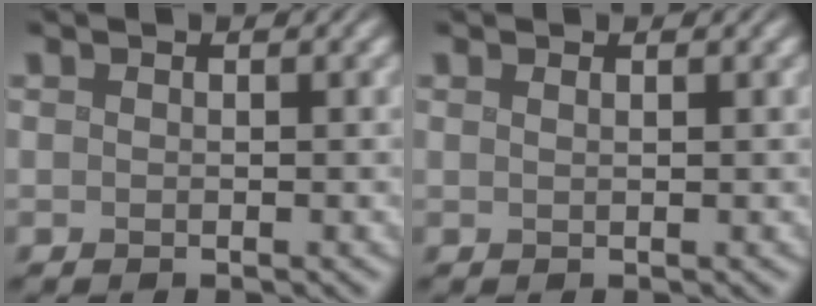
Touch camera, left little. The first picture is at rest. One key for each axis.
{"total": 0.5, "fx": 0.4, "fy": 0.2, "fz": 0.3, "tx": -0.003, "ty": 0.004, "tz": 0.004}